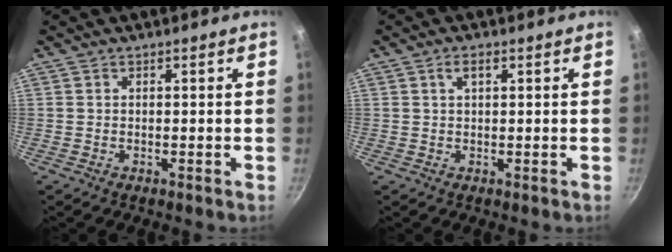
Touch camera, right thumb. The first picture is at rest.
{"total": 2.1, "force": [0.8, 1.0, 1.6], "torque": [-0.025, 0.003, 0.017]}